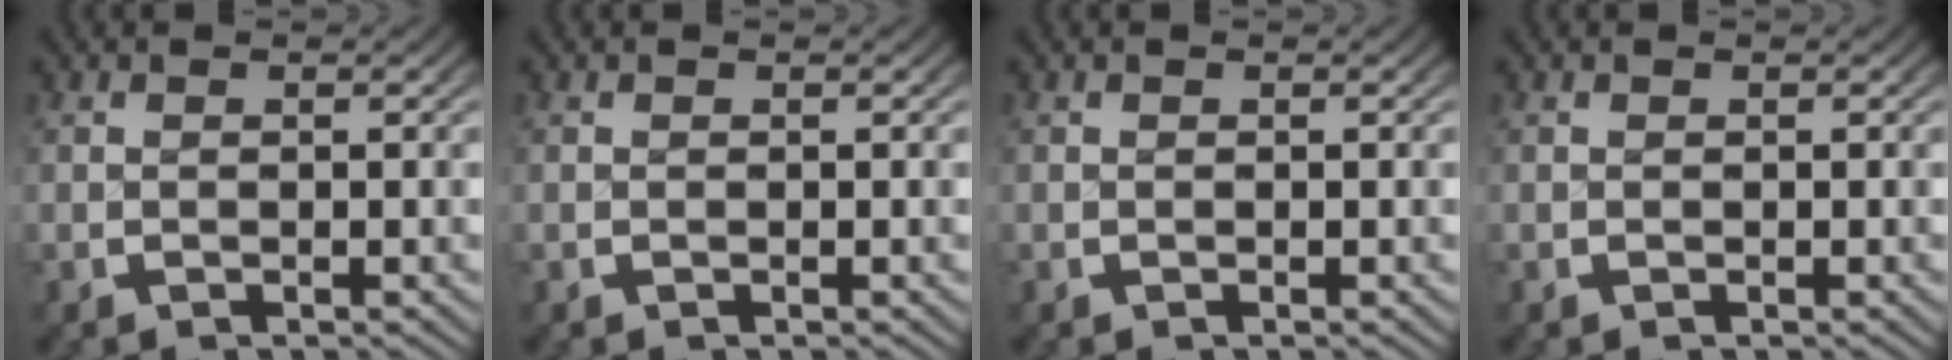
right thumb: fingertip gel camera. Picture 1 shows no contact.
{"total": 0.0}
{"total": 0.0}
{"total": 0.0}